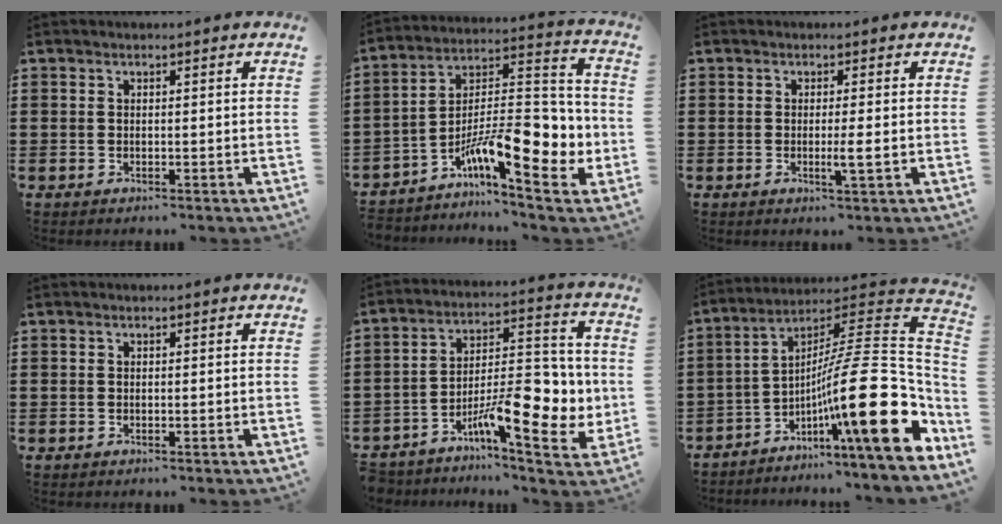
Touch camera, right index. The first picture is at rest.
{"total": 13.9, "force": [-5.7, 4.8, 11.7], "torque": [-0.184, -0.010, -0.101]}
{"total": 2.8, "force": [-0.5, -0.2, 2.7], "torque": [-0.045, -0.009, -0.010]}
{"total": 0.0}
{"total": 12.1, "force": [-4.7, 4.6, 10.2], "torque": [-0.146, -0.008, -0.083]}
{"total": 20.4, "force": [-4.9, 3.3, 19.5], "torque": [-0.314, -0.026, -0.091]}